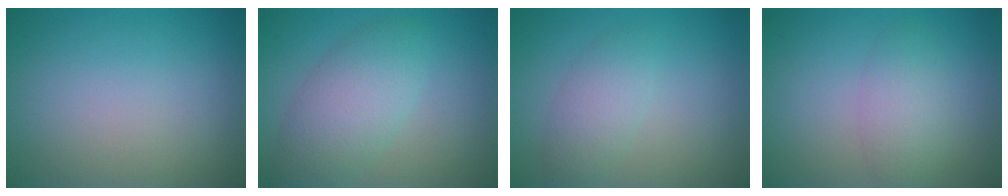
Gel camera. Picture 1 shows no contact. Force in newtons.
{"total": 5.1, "press": 5.1, "slide": 0.1}
{"total": 2.5, "press": 2.5, "slide": 0.0}
{"total": 2.7, "press": 2.7, "slide": 0.1}